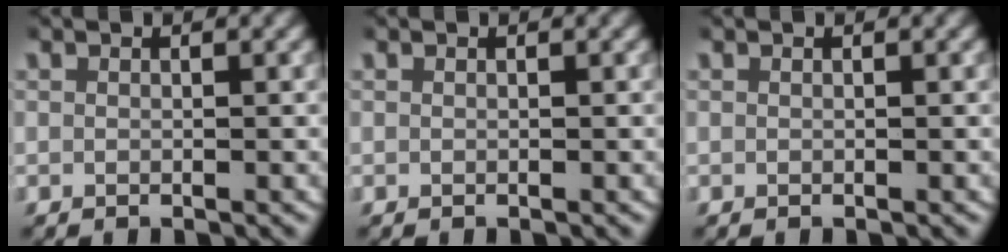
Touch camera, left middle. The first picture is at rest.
{"total": 0.0}
{"total": 0.0}